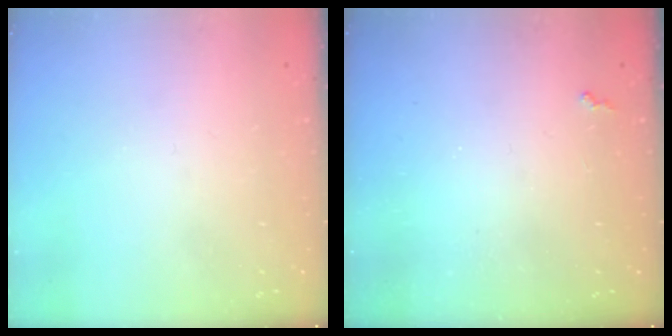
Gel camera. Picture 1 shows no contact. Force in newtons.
{"total": 2.3, "press": 2.3, "slide": 0.5}